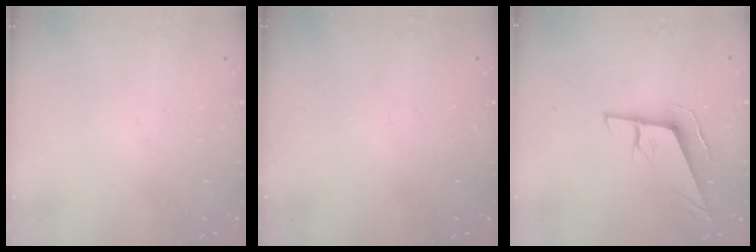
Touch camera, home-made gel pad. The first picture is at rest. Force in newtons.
{"total": 0.0}
{"total": 11.2, "press": 11.0, "slide": 2.4}